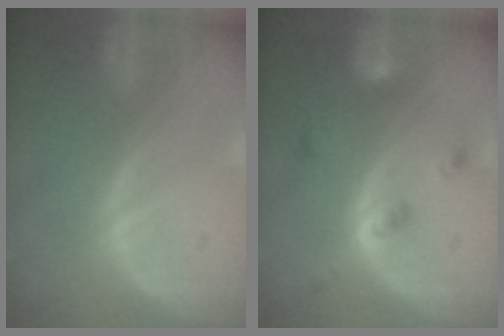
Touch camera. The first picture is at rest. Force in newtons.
{"total": 4.4, "press": 4.1, "slide": 1.7}